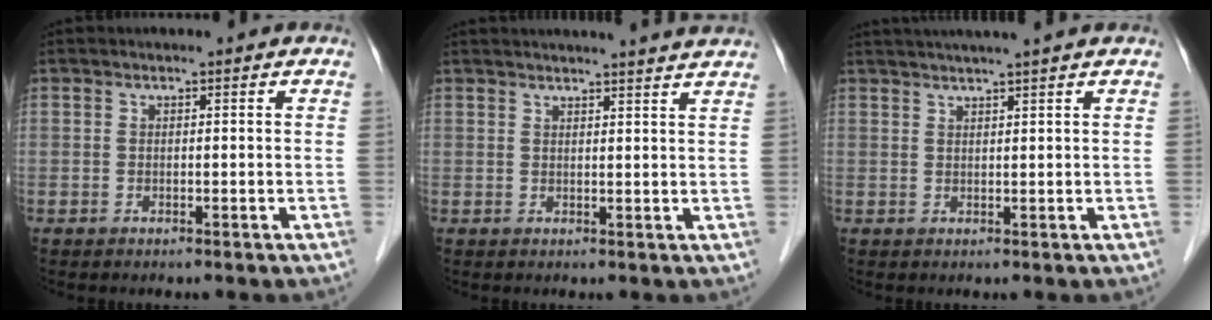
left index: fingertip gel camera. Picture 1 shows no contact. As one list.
[{"total": 10.7, "force": [10.0, -0.7, 3.7], "torque": [-0.052, 0.004, 0.108]}, {"total": 7.7, "force": [6.6, -0.7, 3.8], "torque": [-0.057, 0.029, 0.089]}]